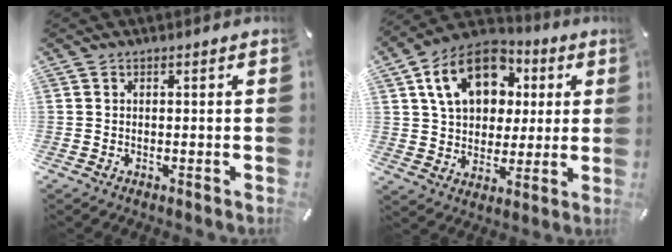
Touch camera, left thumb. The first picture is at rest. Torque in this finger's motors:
{"motor_torque": [2.51, 2.51, 1.64, -1.13, 0.20]}